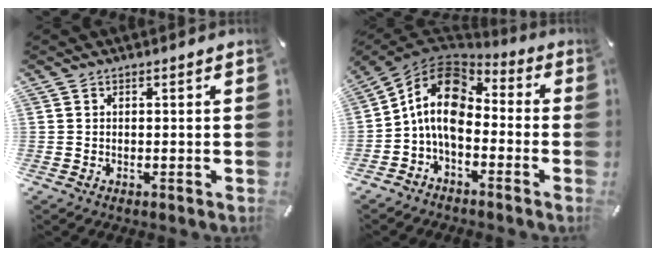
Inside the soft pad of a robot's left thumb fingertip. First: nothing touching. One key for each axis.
{"total": 12.9, "fx": -1.6, "fy": 8.5, "fz": 9.6, "tx": -0.191, "ty": 0.024, "tz": -0.034}